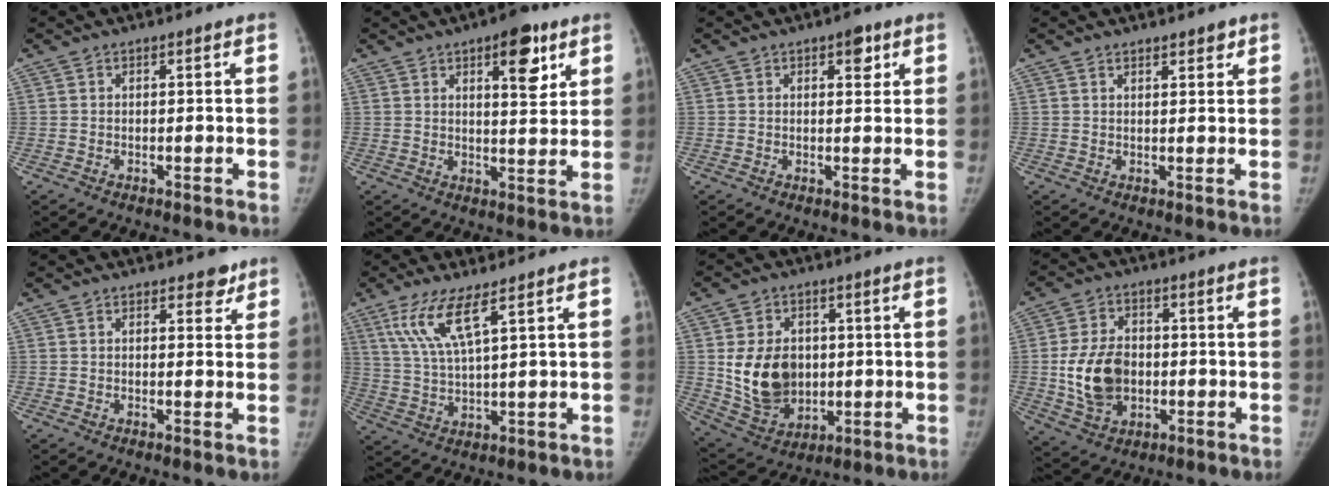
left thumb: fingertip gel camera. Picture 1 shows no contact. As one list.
[{"total": 8.9, "force": [4.6, 3.4, 6.8], "torque": [-0.070, -0.022, 0.062]}, {"total": 3.2, "force": [1.8, 1.6, 2.1], "torque": [-0.013, -0.005, 0.021]}, {"total": 2.5, "force": [1.9, 1.1, 1.2], "torque": [0.001, -0.012, 0.023]}, {"total": 2.8, "force": [1.9, 1.5, 1.3], "torque": [0.010, -0.011, 0.019]}, {"total": 8.5, "force": [4.9, 1.3, 6.8], "torque": [-0.151, -0.023, 0.107]}, {"total": 13.9, "force": [0.8, 10.7, 8.9], "torque": [-0.112, -0.015, 0.033]}, {"total": 11.5, "force": [-1.0, 8.3, 7.9], "torque": [-0.122, 0.003, -0.014]}]